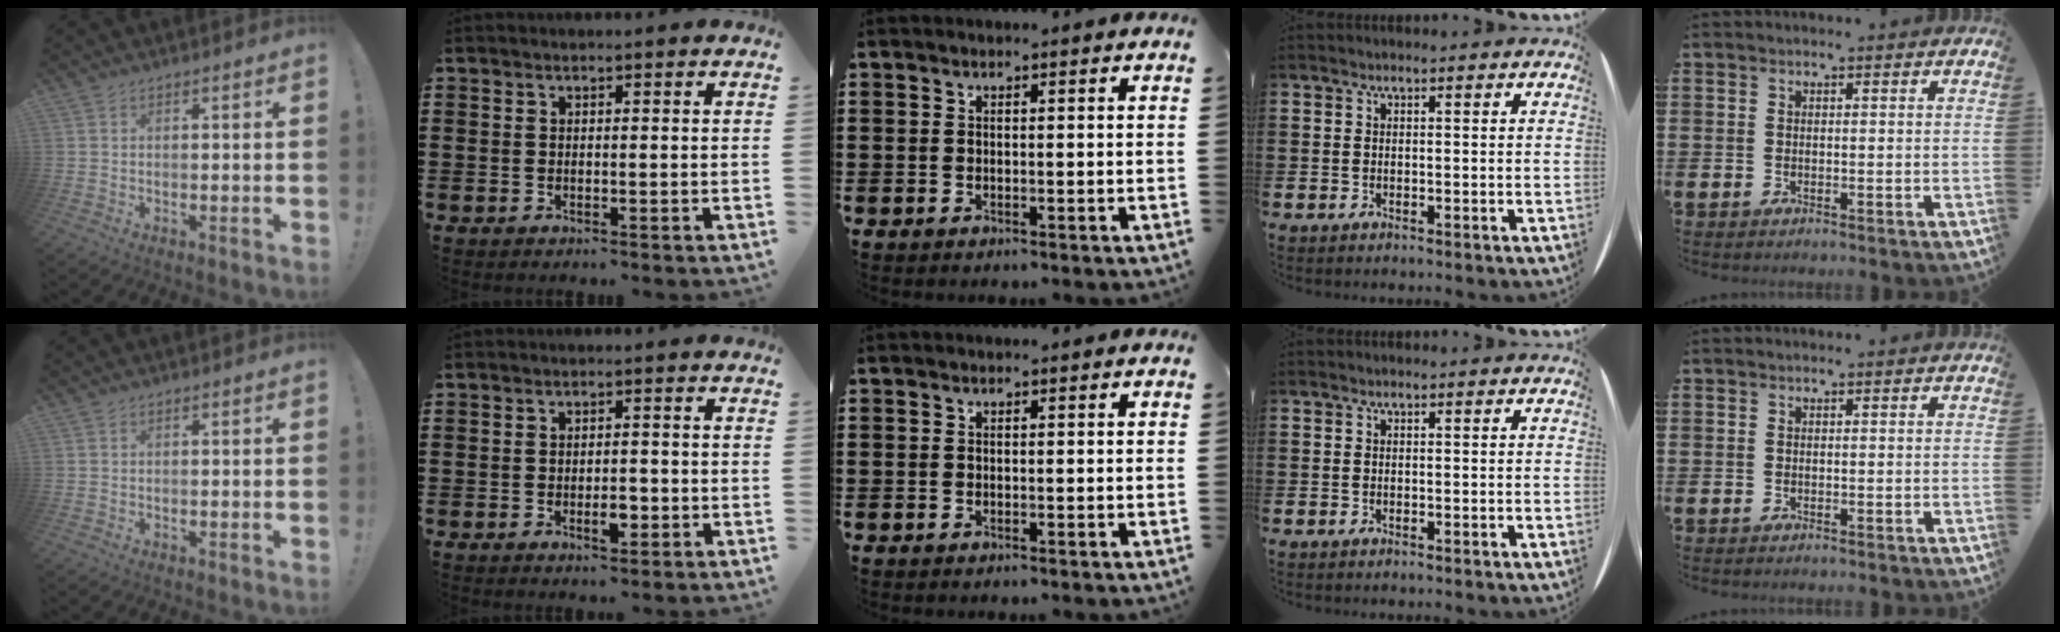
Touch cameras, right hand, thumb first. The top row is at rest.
{"index": {"total": 3.2, "force": [-1.0, 1.3, 2.8], "torque": [-0.049, 0.002, -0.017]}}